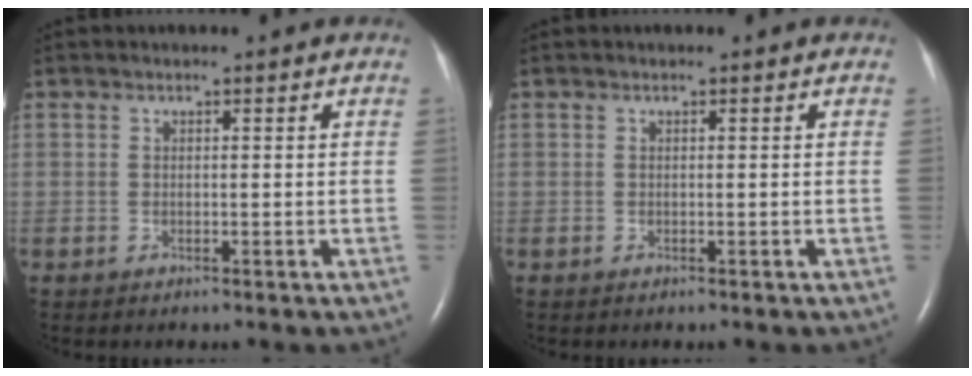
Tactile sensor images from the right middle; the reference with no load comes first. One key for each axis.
{"total": 0.0}